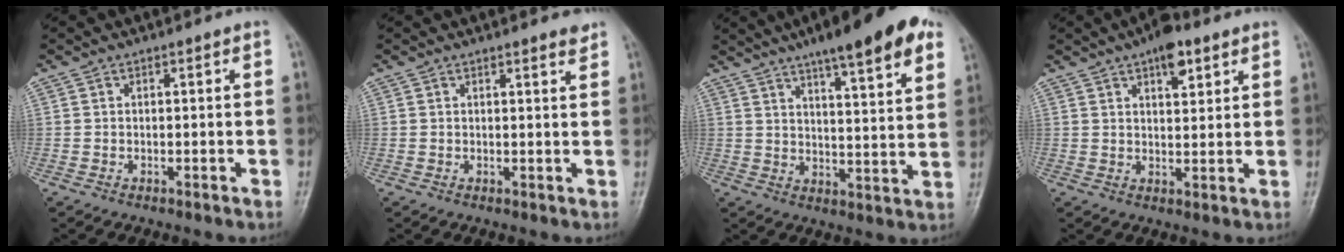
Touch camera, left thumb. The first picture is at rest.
{"total": 2.2, "force": [1.9, 0.4, 0.8], "torque": [-0.007, -0.012, 0.022]}
{"total": 17.5, "force": [11.2, 3.5, 12.9], "torque": [-0.163, -0.032, 0.155]}
{"total": 6.8, "force": [3.9, 2.9, 4.7], "torque": [-0.050, -0.016, 0.054]}